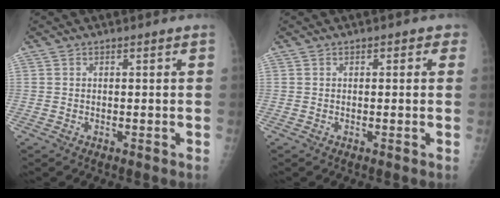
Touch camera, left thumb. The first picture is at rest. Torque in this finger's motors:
{"motor_torque": [-0.22, 0.11, -0.31, 0.05, 0.01]}